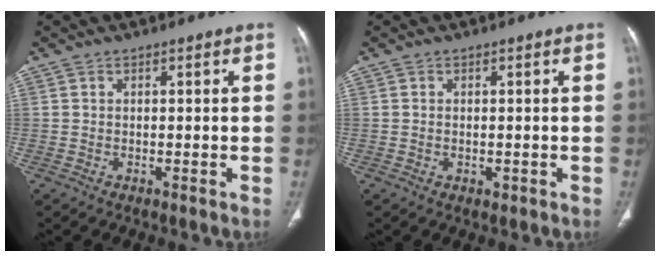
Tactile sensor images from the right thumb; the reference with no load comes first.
{"total": 0.5, "force": [-0.1, 0.4, 0.3], "torque": [-0.005, 0.004, 0.000]}